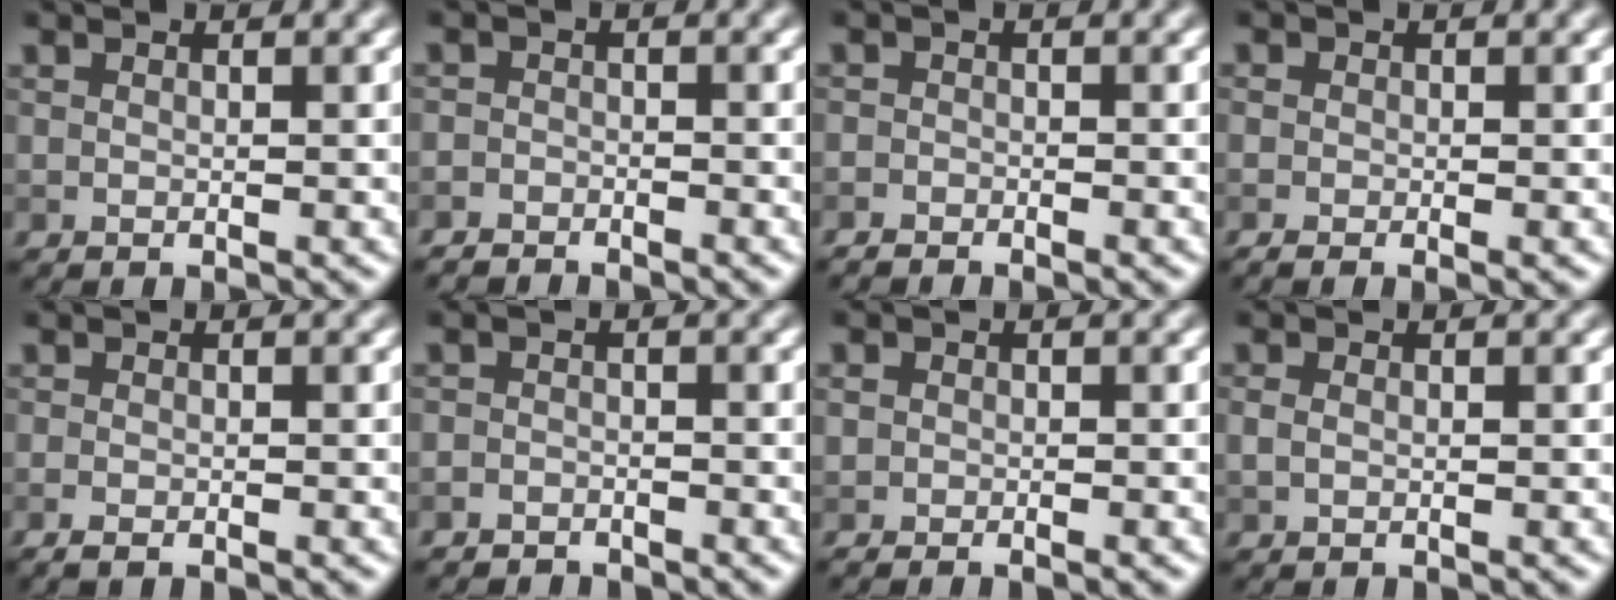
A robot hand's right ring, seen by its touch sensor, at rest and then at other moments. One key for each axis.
{"total": 2.4, "fx": -2.3, "fy": 0.6, "fz": 0.1, "tx": 0.004, "ty": 0.001, "tz": -0.047}
{"total": 1.7, "fx": -1.7, "fy": 0.3, "fz": 0.2, "tx": -0.006, "ty": 0.002, "tz": -0.034}
{"total": 1.5, "fx": -0.8, "fy": 0.9, "fz": 1.0, "tx": -0.017, "ty": -0.003, "tz": -0.013}
{"total": 1.4, "fx": -0.8, "fy": 0.6, "fz": 1.1, "tx": -0.021, "ty": -0.003, "tz": -0.010}
{"total": 1.9, "fx": -1.7, "fy": 0.7, "fz": -0.2, "tx": 0.013, "ty": 0.004, "tz": -0.034}
{"total": 1.4, "fx": -1.0, "fy": 0.9, "fz": 0.3, "tx": 0.003, "ty": 0.000, "tz": -0.015}
{"total": 0.7, "fx": 0.1, "fy": 0.6, "fz": 0.4, "tx": -0.010, "ty": 0.005, "tz": -0.002}